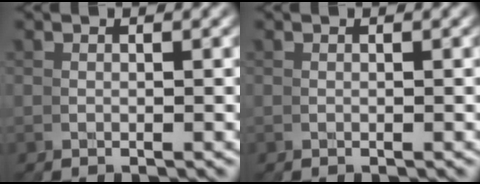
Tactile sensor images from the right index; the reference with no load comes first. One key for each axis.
{"total": 0.0}